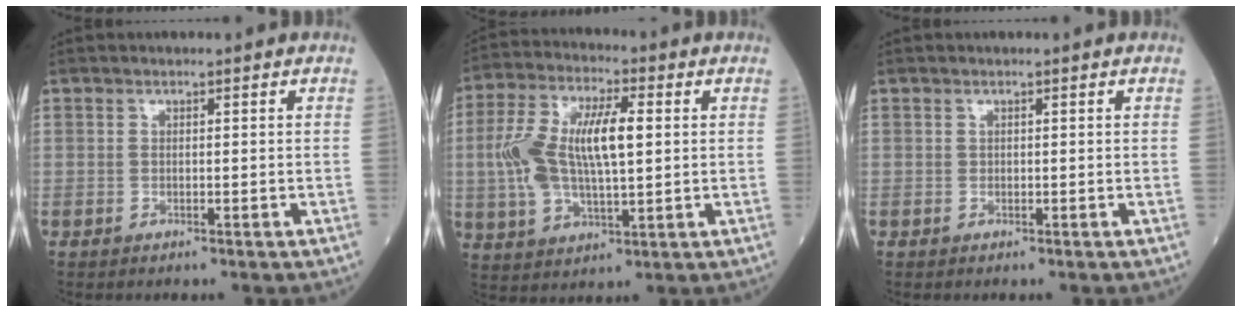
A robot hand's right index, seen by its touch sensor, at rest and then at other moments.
{"total": 13.4, "force": [1.3, 4.7, 12.5], "torque": [-0.263, 0.022, 0.026]}
{"total": 0.0}